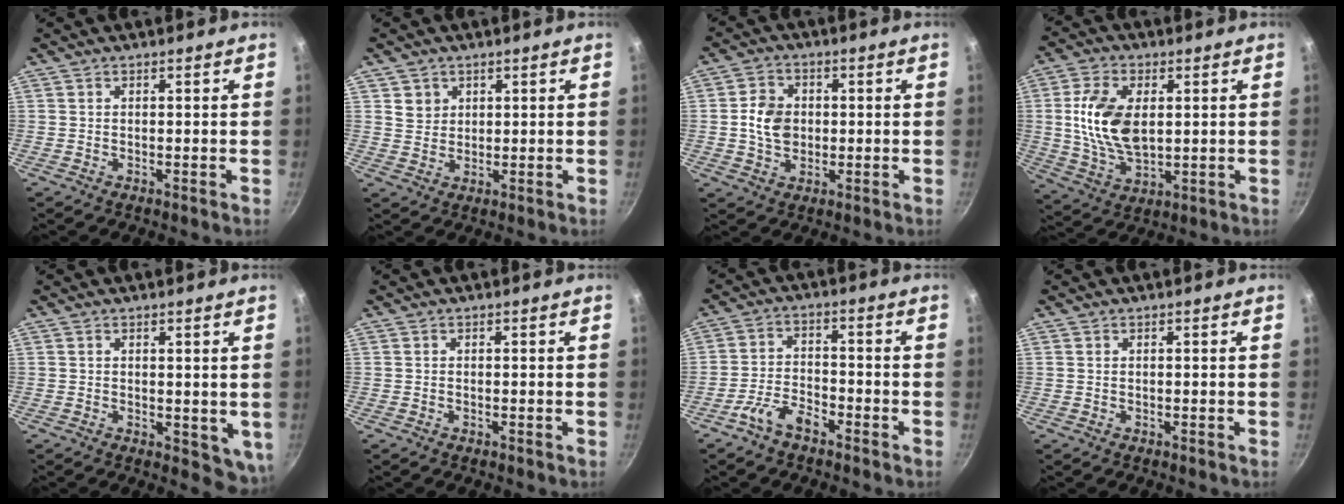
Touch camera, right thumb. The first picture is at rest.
{"total": 3.4, "force": [1.4, 3.0, 0.7], "torque": [0.008, 0.003, 0.029]}
{"total": 7.1, "force": [0.1, 5.6, 4.4], "torque": [-0.063, 0.008, -0.005]}
{"total": 13.4, "force": [1.8, 7.9, 10.6], "torque": [-0.194, -0.008, 0.036]}
{"total": 5.3, "force": [1.0, 3.1, 4.2], "torque": [-0.048, -0.014, 0.019]}
{"total": 0.0}
{"total": 6.0, "force": [-4.1, 2.7, 3.4], "torque": [-0.062, 0.039, -0.081]}
{"total": 0.0}